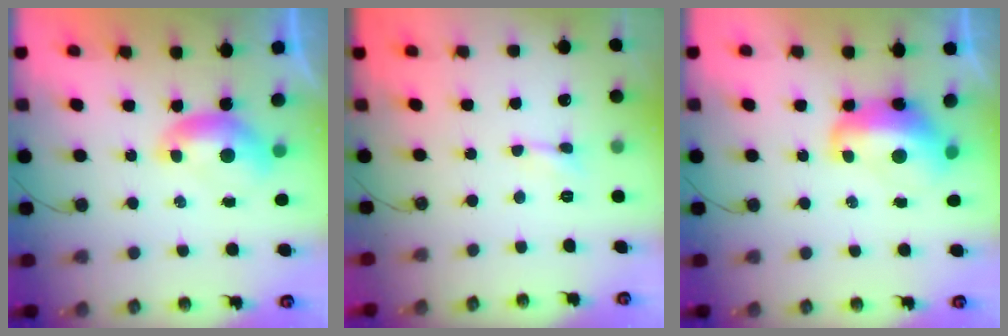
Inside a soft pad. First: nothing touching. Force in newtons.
{"total": 1.6, "press": 1.5, "slide": 0.4}
{"total": 4.9, "press": 4.8, "slide": 0.9}